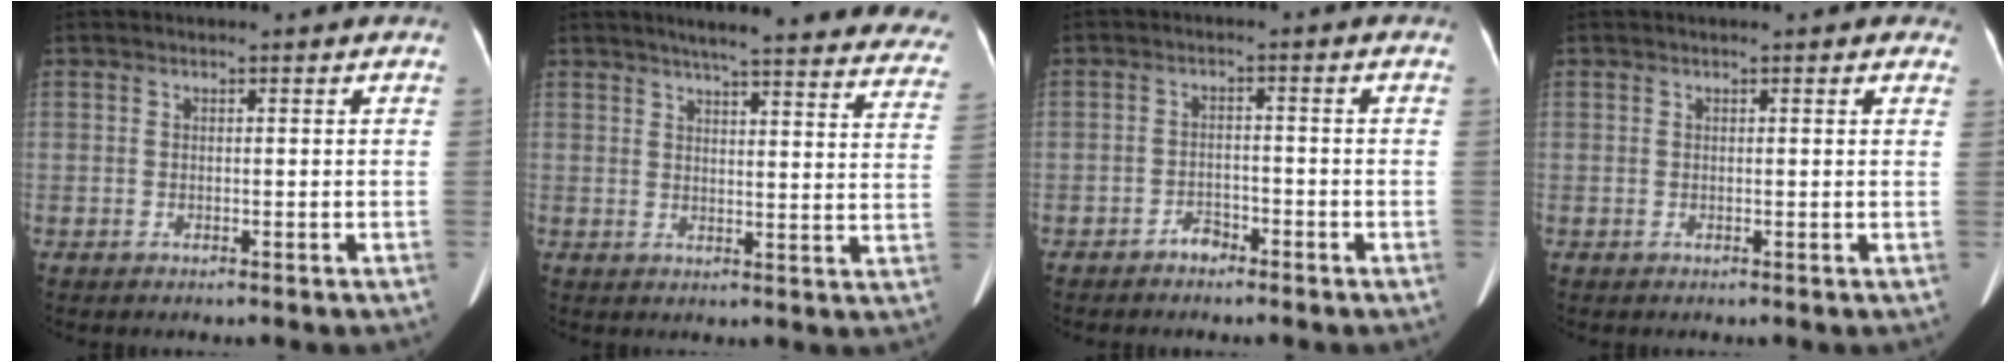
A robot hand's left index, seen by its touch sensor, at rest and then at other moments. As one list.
[{"total": 27.2, "force": [24.5, 2.9, 11.4], "torque": [-0.144, -0.063, 0.269]}, {"total": 2.3, "force": [-1.9, 1.1, 0.7], "torque": [-0.011, 0.004, -0.031]}, {"total": 2.6, "force": [2.0, 0.8, 1.4], "torque": [-0.007, 0.014, 0.013]}]